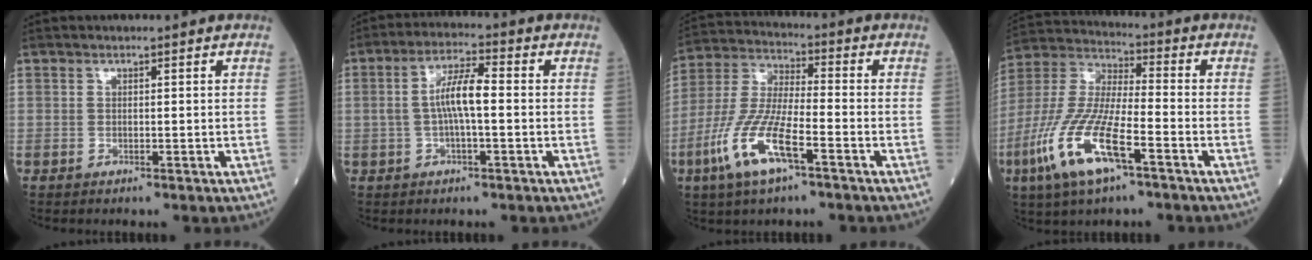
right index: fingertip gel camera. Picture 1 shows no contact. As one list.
[{"total": 6.7, "force": [0.0, 1.3, 6.6], "torque": [-0.131, 0.017, -0.004]}, {"total": 12.5, "force": [-5.7, 2.8, 10.8], "torque": [-0.237, -0.011, -0.111]}, {"total": 15.2, "force": [-6.8, 3.5, 13.1], "torque": [-0.292, -0.018, -0.130]}]